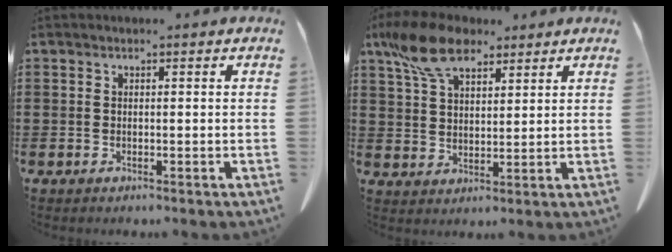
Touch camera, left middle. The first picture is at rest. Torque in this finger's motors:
{"motor_torque": [2.14, 0.00, 0.39, 0.21]}